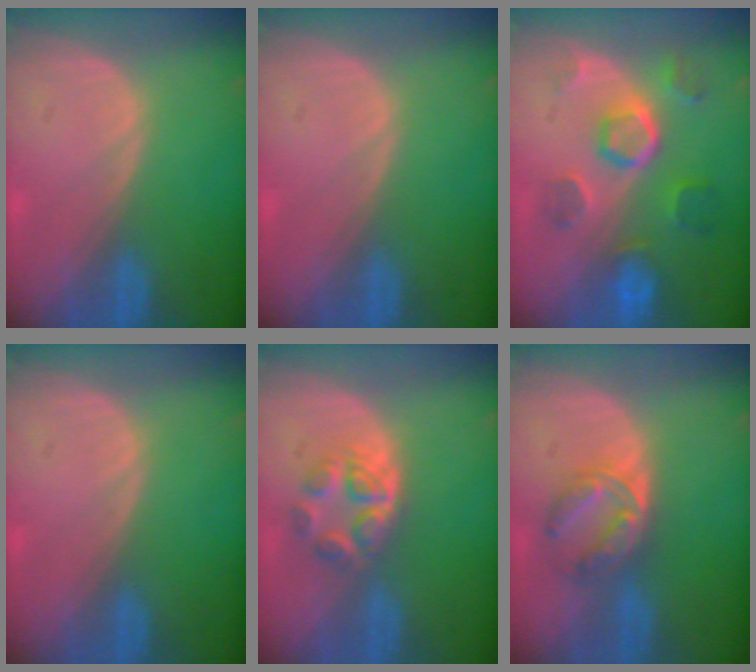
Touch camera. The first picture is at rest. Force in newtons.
{"total": 0.0}
{"total": 8.6, "press": 7.7, "slide": 3.9}
{"total": 0.0}
{"total": 5.2, "press": 4.8, "slide": 2.0}
{"total": 5.8, "press": 5.5, "slide": 1.7}